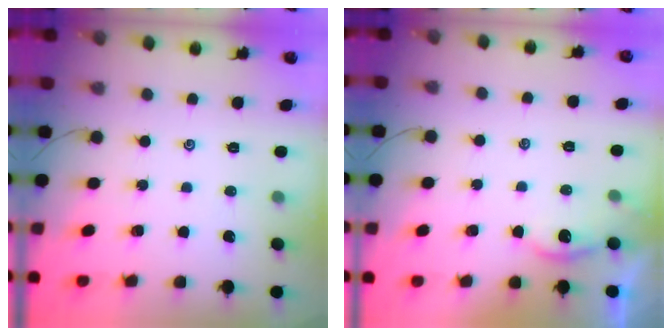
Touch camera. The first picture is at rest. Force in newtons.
{"total": 2.4, "press": 2.4, "slide": 0.1}